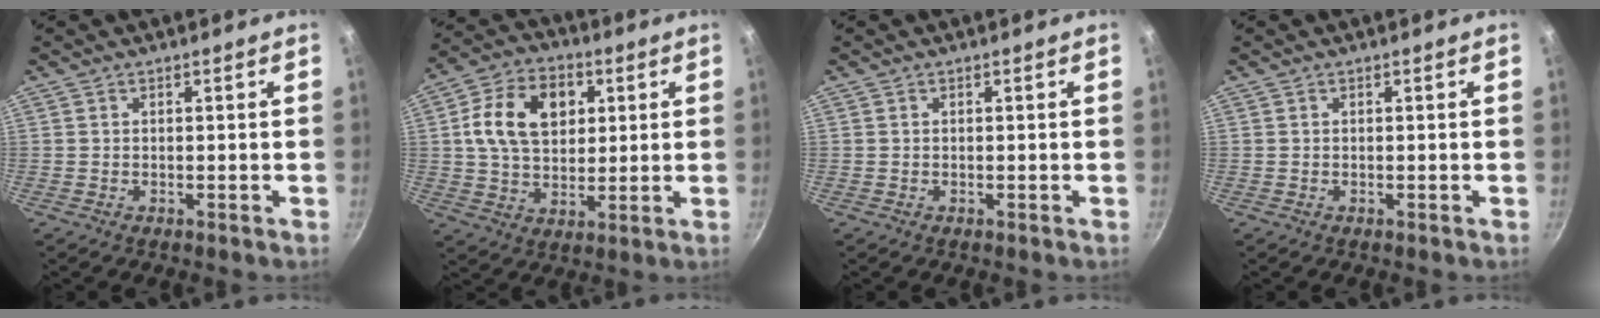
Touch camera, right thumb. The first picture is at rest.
{"total": 14.8, "force": [3.5, 10.4, 9.8], "torque": [-0.147, 0.006, 0.052]}
{"total": 0.0}
{"total": 0.0}